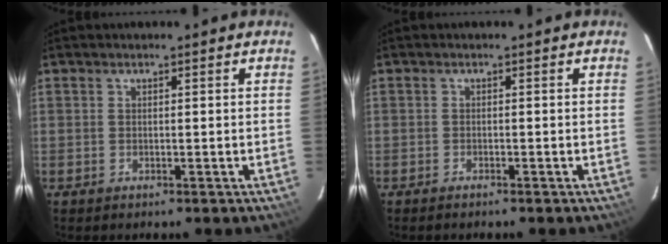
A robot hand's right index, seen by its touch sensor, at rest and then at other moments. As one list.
[{"total": 0.7, "force": [-0.6, 0.0, 0.2], "torque": [-0.005, -0.002, -0.012]}]